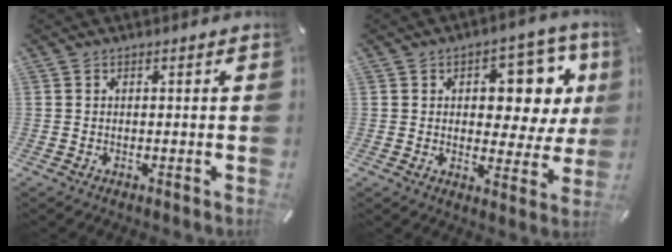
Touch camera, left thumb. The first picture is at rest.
{"total": 11.7, "force": [4.6, 7.1, 8.1], "torque": [-0.091, -0.034, 0.076]}